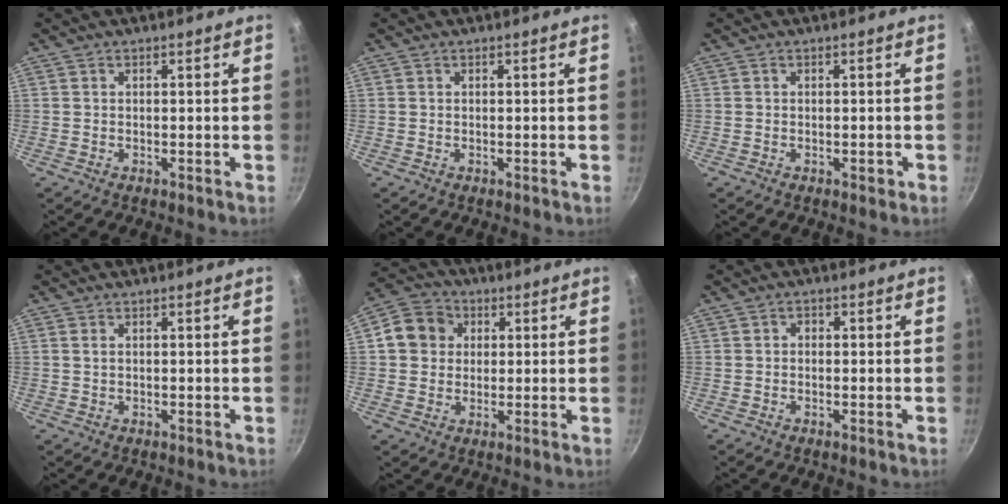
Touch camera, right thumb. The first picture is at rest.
{"total": 0.0}
{"total": 1.1, "force": [-0.5, 0.7, 0.8], "torque": [-0.006, 0.005, -0.007]}
{"total": 0.9, "force": [0.2, 0.5, 0.6], "torque": [-0.011, 0.001, 0.004]}
{"total": 8.6, "force": [1.9, 7.6, 3.6], "torque": [-0.030, 0.013, 0.018]}
{"total": 1.3, "force": [-0.1, 1.1, 0.7], "torque": [-0.011, 0.005, -0.004]}